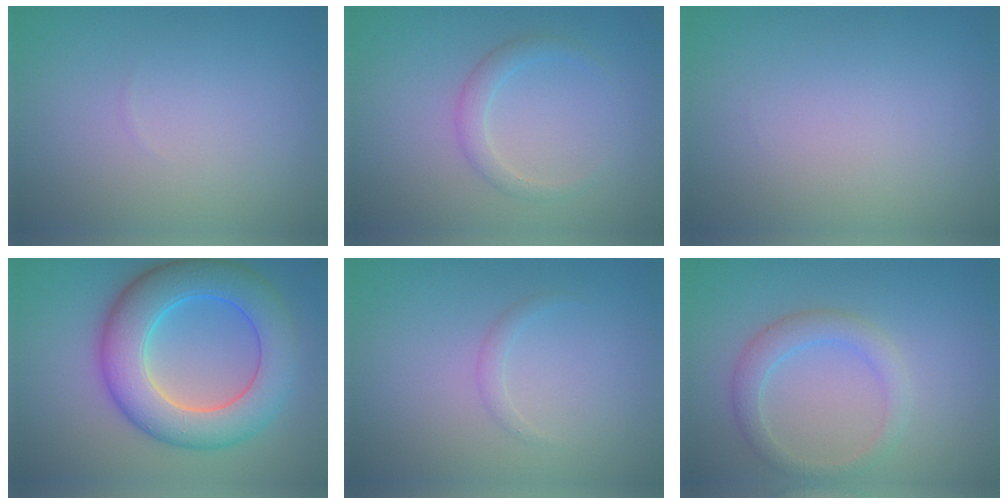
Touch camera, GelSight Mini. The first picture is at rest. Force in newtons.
{"total": 1.7, "press": 1.7, "slide": 0.1}
{"total": 0.0}
{"total": 9.1, "press": 9.1, "slide": 0.2}
{"total": 0.9, "press": 0.9, "slide": 0.0}
{"total": 2.7, "press": 2.7, "slide": 0.0}